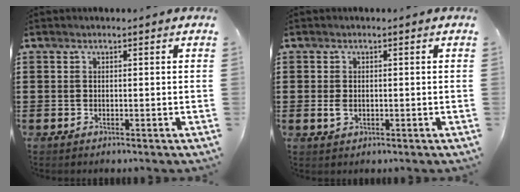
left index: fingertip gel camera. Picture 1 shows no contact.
{"total": 1.5, "force": [-0.2, 1.0, 1.1], "torque": [-0.031, 0.001, -0.007]}